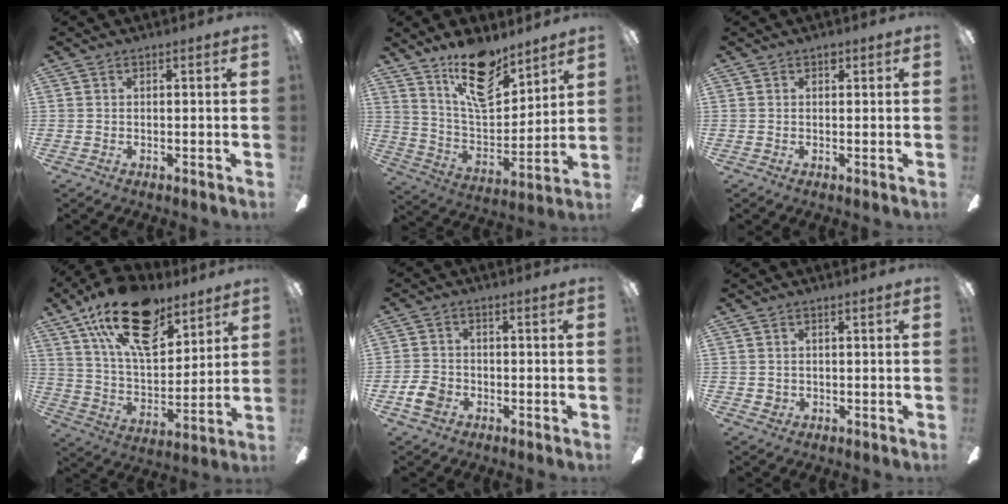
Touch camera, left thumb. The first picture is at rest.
{"total": 17.9, "force": [12.4, 7.8, 10.4], "torque": [-0.167, -0.070, 0.214]}
{"total": 1.1, "force": [0.6, 0.7, 0.5], "torque": [-0.002, 0.000, 0.009]}
{"total": 22.4, "force": [13.6, 11.1, 13.9], "torque": [-0.242, -0.064, 0.240]}
{"total": 5.3, "force": [-2.4, 3.9, 2.6], "torque": [-0.065, 0.008, -0.046]}
{"total": 1.3, "force": [0.2, 1.2, 0.4], "torque": [-0.008, 0.005, 0.002]}